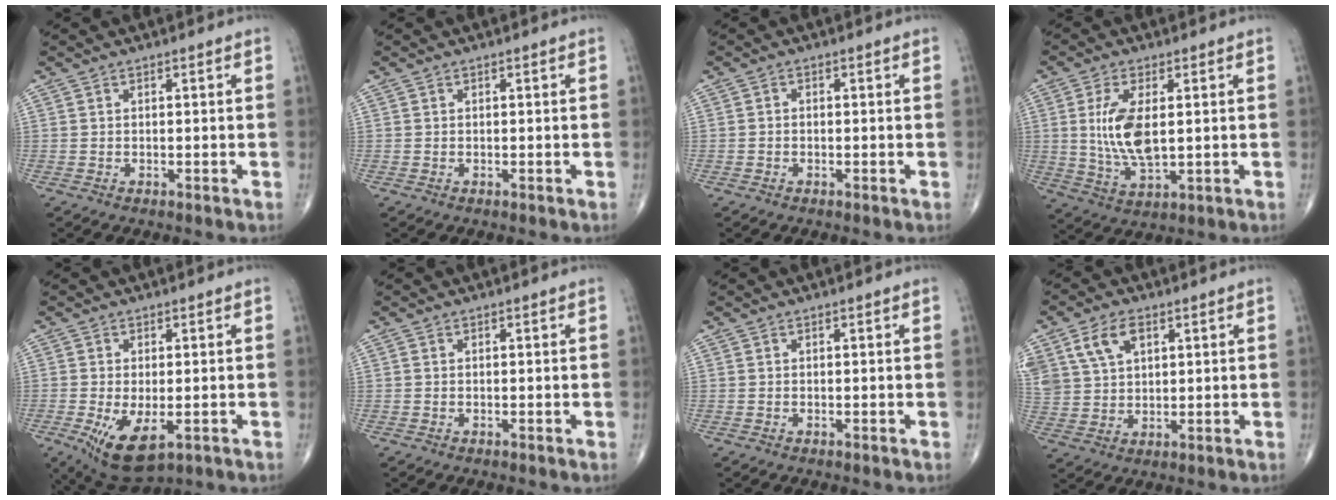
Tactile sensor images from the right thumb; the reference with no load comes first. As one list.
[{"total": 0.0}, {"total": 0.6, "force": [-0.3, 0.4, 0.3], "torque": [-0.002, 0.002, -0.011]}, {"total": 9.9, "force": [1.3, 4.5, 8.8], "torque": [-0.178, -0.014, 0.033]}, {"total": 9.1, "force": [-2.9, 4.1, 7.6], "torque": [-0.136, -0.017, -0.036]}, {"total": 0.0}, {"total": 0.0}, {"total": 9.3, "force": [4.3, 6.0, 5.7], "torque": [-0.108, -0.004, 0.091]}]